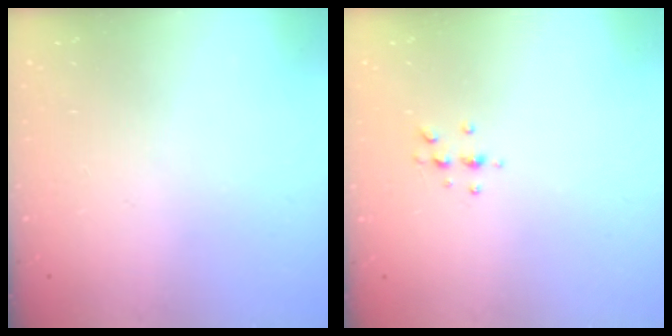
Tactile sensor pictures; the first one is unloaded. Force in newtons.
{"total": 5.0, "press": 4.9, "slide": 0.9}